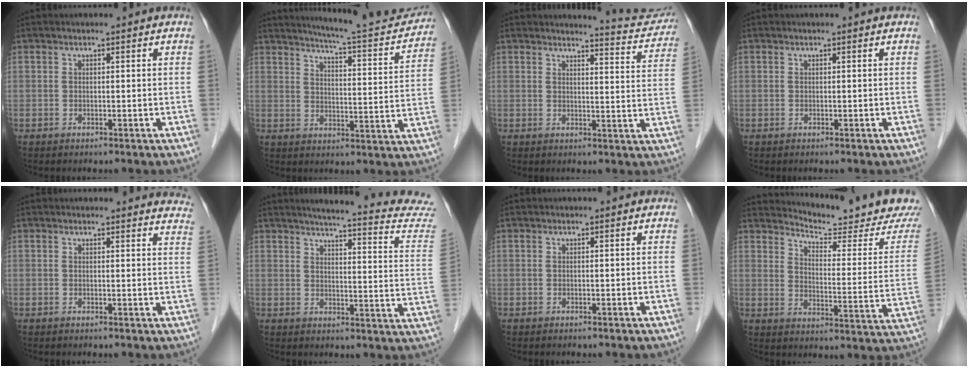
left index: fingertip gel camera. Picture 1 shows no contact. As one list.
[{"total": 15.6, "force": [14.8, 0.6, 5.0], "torque": [-0.076, -0.036, 0.187]}, {"total": 7.4, "force": [7.4, 0.4, 0.3], "torque": [-0.004, -0.029, 0.072]}, {"total": 0.0}, {"total": 8.8, "force": [8.5, 1.7, 1.1], "torque": [0.025, -0.020, 0.055]}, {"total": 19.4, "force": [17.9, 0.7, 7.4], "torque": [-0.086, -0.070, 0.191]}, {"total": 0.0}, {"total": 16.2, "force": [15.8, 0.0, 3.8], "torque": [-0.058, -0.092, 0.191]}]